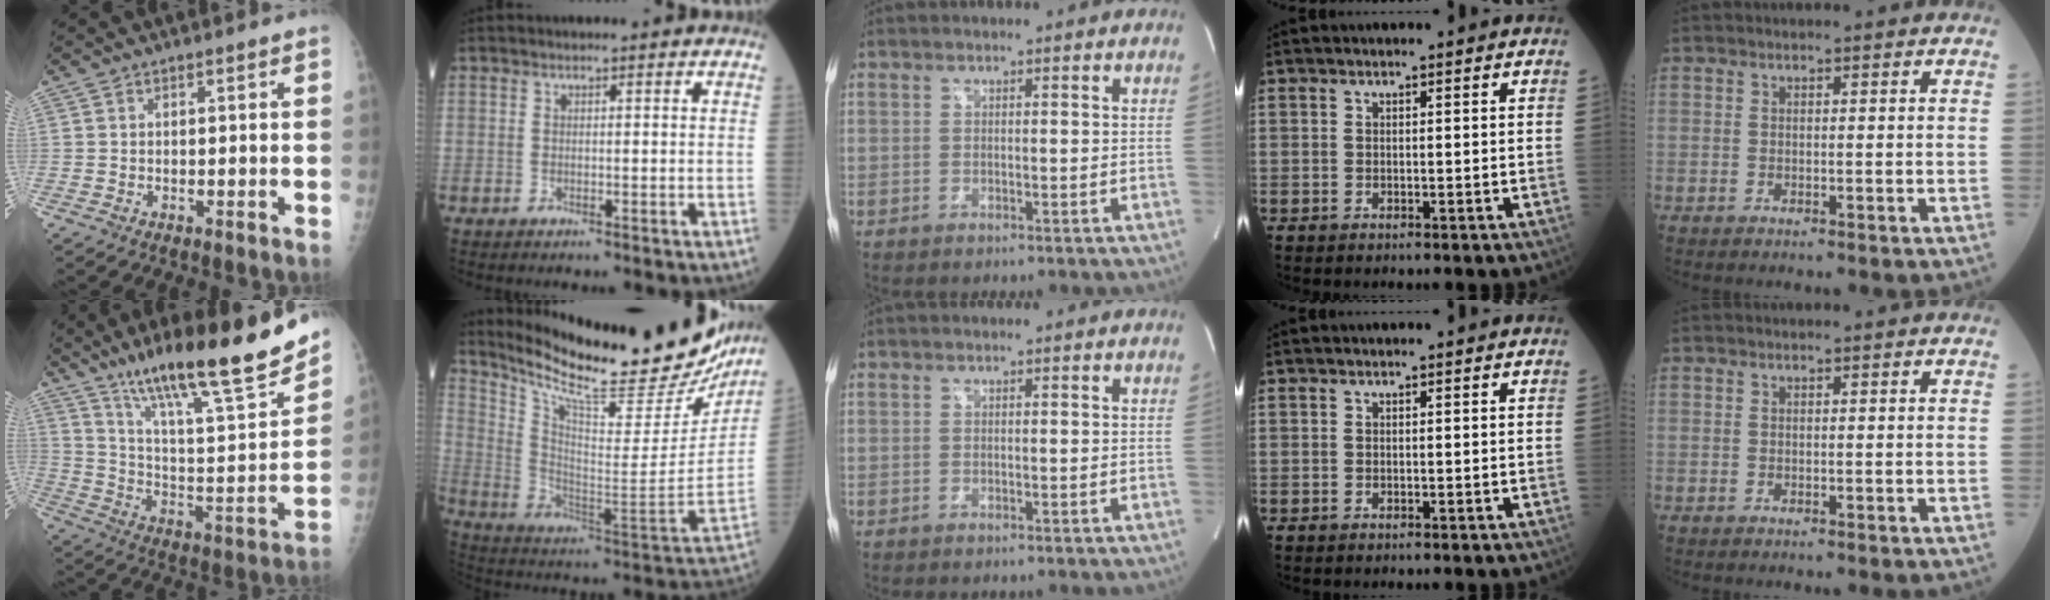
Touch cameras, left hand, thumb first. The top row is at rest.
{"thumb": {"total": 25.4, "force": [18.2, 4.0, 17.3], "torque": [-0.255, -0.070, 0.304]}, "index": {"total": 29.0, "force": [25.4, 5.0, 13.1], "torque": [-0.223, -0.078, 0.355]}}